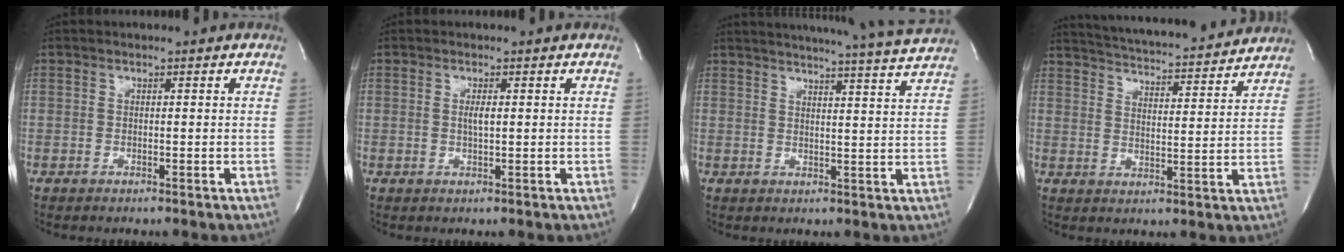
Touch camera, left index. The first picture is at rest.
{"total": 1.4, "force": [0.3, 0.2, 1.4], "torque": [-0.030, 0.000, 0.005]}
{"total": 16.3, "force": [15.3, -1.8, 5.4], "torque": [-0.095, -0.048, 0.186]}
{"total": 18.6, "force": [17.5, 1.7, 6.0], "torque": [-0.101, -0.003, 0.240]}